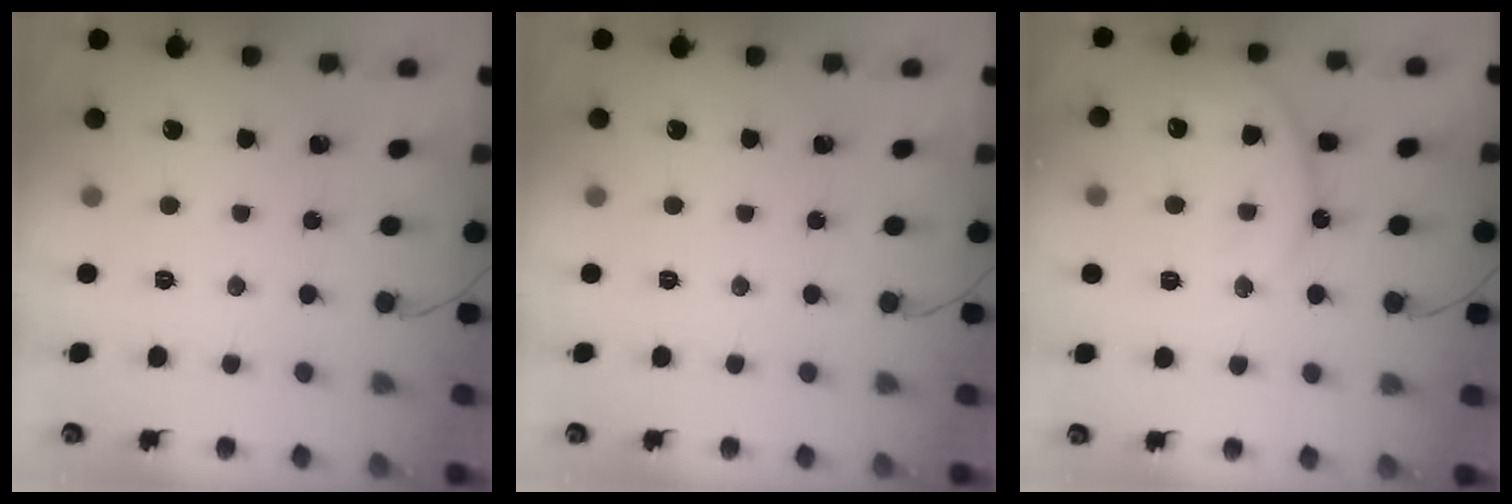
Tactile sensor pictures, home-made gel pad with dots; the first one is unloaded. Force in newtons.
{"total": 0.0}
{"total": 13.1, "press": 13.0, "slide": 1.1}